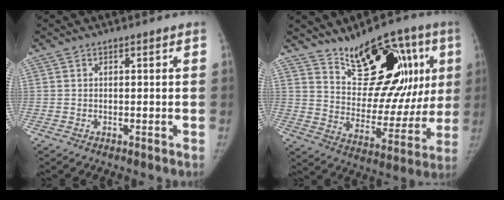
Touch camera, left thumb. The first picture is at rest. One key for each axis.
{"total": 22.4, "fx": 10.1, "fy": 11.8, "fz": 16.1, "tx": -0.166, "ty": -0.030, "tz": 0.159}